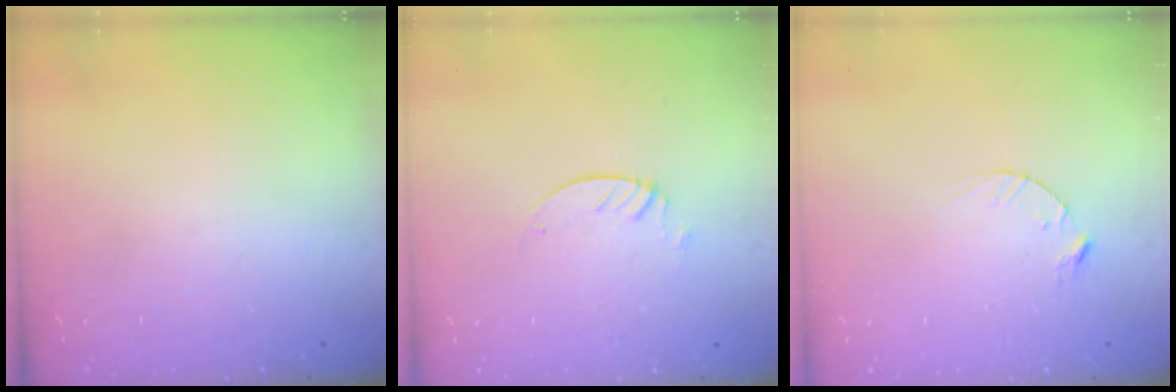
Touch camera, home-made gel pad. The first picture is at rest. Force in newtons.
{"total": 2.3, "press": 2.3, "slide": 0.2}
{"total": 2.8, "press": 2.8, "slide": 0.4}